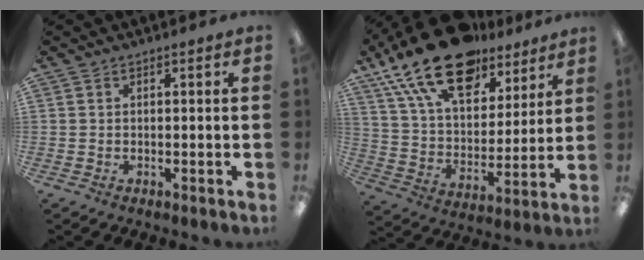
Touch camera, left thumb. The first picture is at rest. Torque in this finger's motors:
{"motor_torque": [0.92, 0.32, 2.23, -0.54, 0.22]}